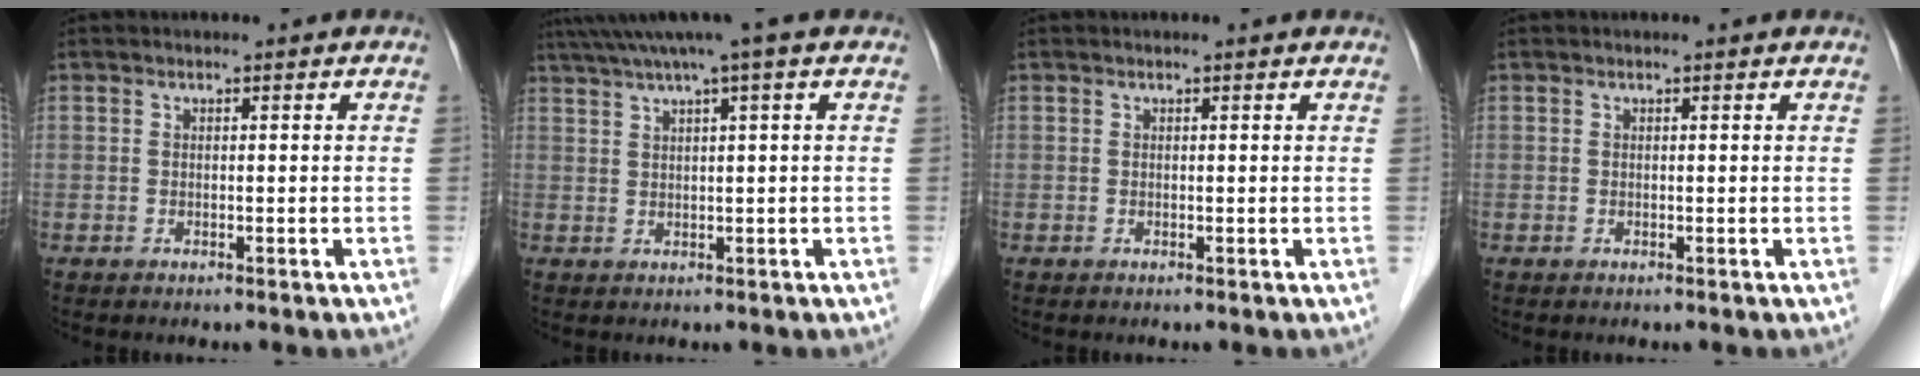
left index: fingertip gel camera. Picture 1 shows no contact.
{"total": 6.5, "force": [4.5, -1.2, 4.6], "torque": [-0.077, 0.034, 0.076]}
{"total": 0.6, "force": [0.5, 0.0, 0.2], "torque": [-0.008, 0.004, 0.004]}
{"total": 0.0}